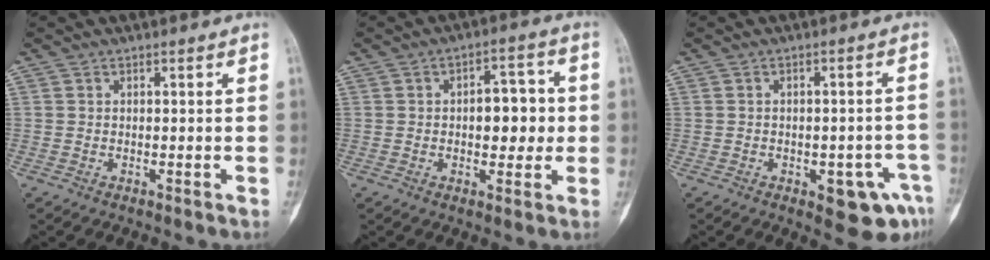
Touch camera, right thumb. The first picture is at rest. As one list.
[{"total": 8.3, "force": [0.2, 4.7, 6.8], "torque": [-0.060, 0.015, 0.001]}, {"total": 8.6, "force": [-3.8, 3.6, 6.8], "torque": [-0.062, 0.019, -0.038]}]